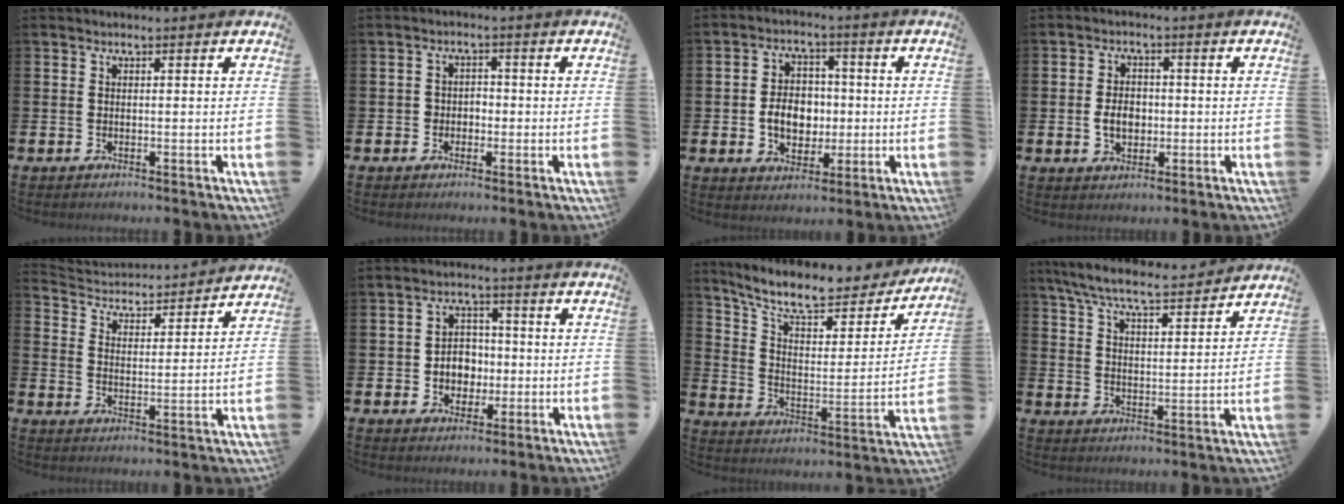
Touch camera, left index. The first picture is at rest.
{"total": 2.1, "force": [-0.9, 1.8, 0.6], "torque": [-0.009, 0.005, -0.025]}
{"total": 6.3, "force": [-0.6, 5.0, 3.7], "torque": [-0.049, 0.003, -0.021]}
{"total": 3.9, "force": [-0.5, 2.9, 2.6], "torque": [-0.031, 0.000, -0.018]}
{"total": 3.9, "force": [3.8, 1.0, -0.1], "torque": [-0.028, -0.038, 0.060]}
{"total": 4.2, "force": [-0.4, 3.9, 1.7], "torque": [-0.023, 0.000, -0.017]}
{"total": 10.0, "force": [8.6, 2.8, 4.2], "torque": [-0.110, -0.057, 0.146]}
{"total": 7.3, "force": [6.8, 0.8, 2.5], "torque": [-0.078, -0.036, 0.120]}